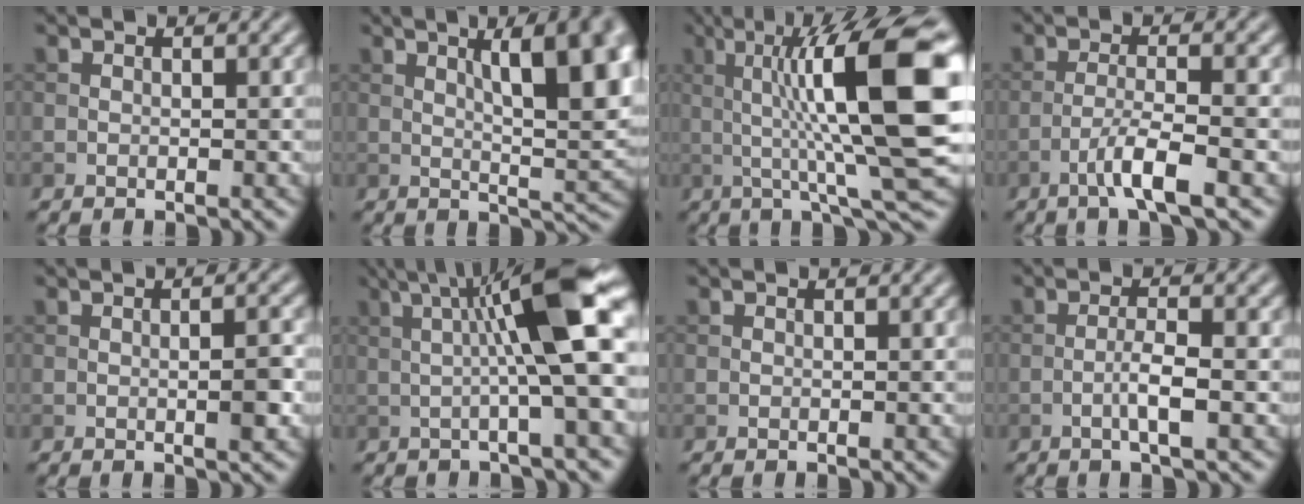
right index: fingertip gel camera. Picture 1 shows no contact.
{"total": 11.4, "force": [3.5, 3.7, 10.2], "torque": [-0.121, 0.010, 0.048]}
{"total": 13.5, "force": [2.2, 2.7, 13.0], "torque": [-0.189, 0.013, 0.033]}
{"total": 4.2, "force": [-2.0, 0.4, 3.6], "torque": [-0.066, 0.010, -0.047]}
{"total": 2.3, "force": [-0.2, 0.4, 2.3], "torque": [-0.036, 0.001, -0.003]}
{"total": 10.1, "force": [1.8, 1.6, 9.8], "torque": [-0.138, 0.015, 0.024]}
{"total": 0.0}
{"total": 2.8, "force": [-0.8, 0.3, 2.6], "torque": [-0.049, 0.006, -0.020]}